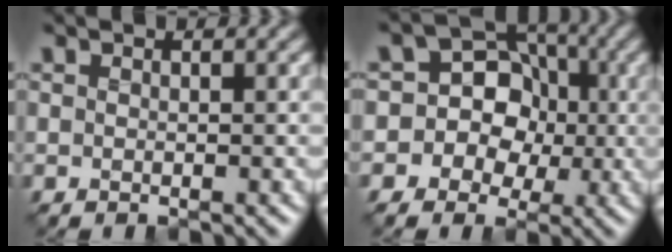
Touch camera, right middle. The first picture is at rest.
{"total": 10.2, "force": [-0.3, 9.3, 4.1], "torque": [-0.066, 0.060, -0.043]}